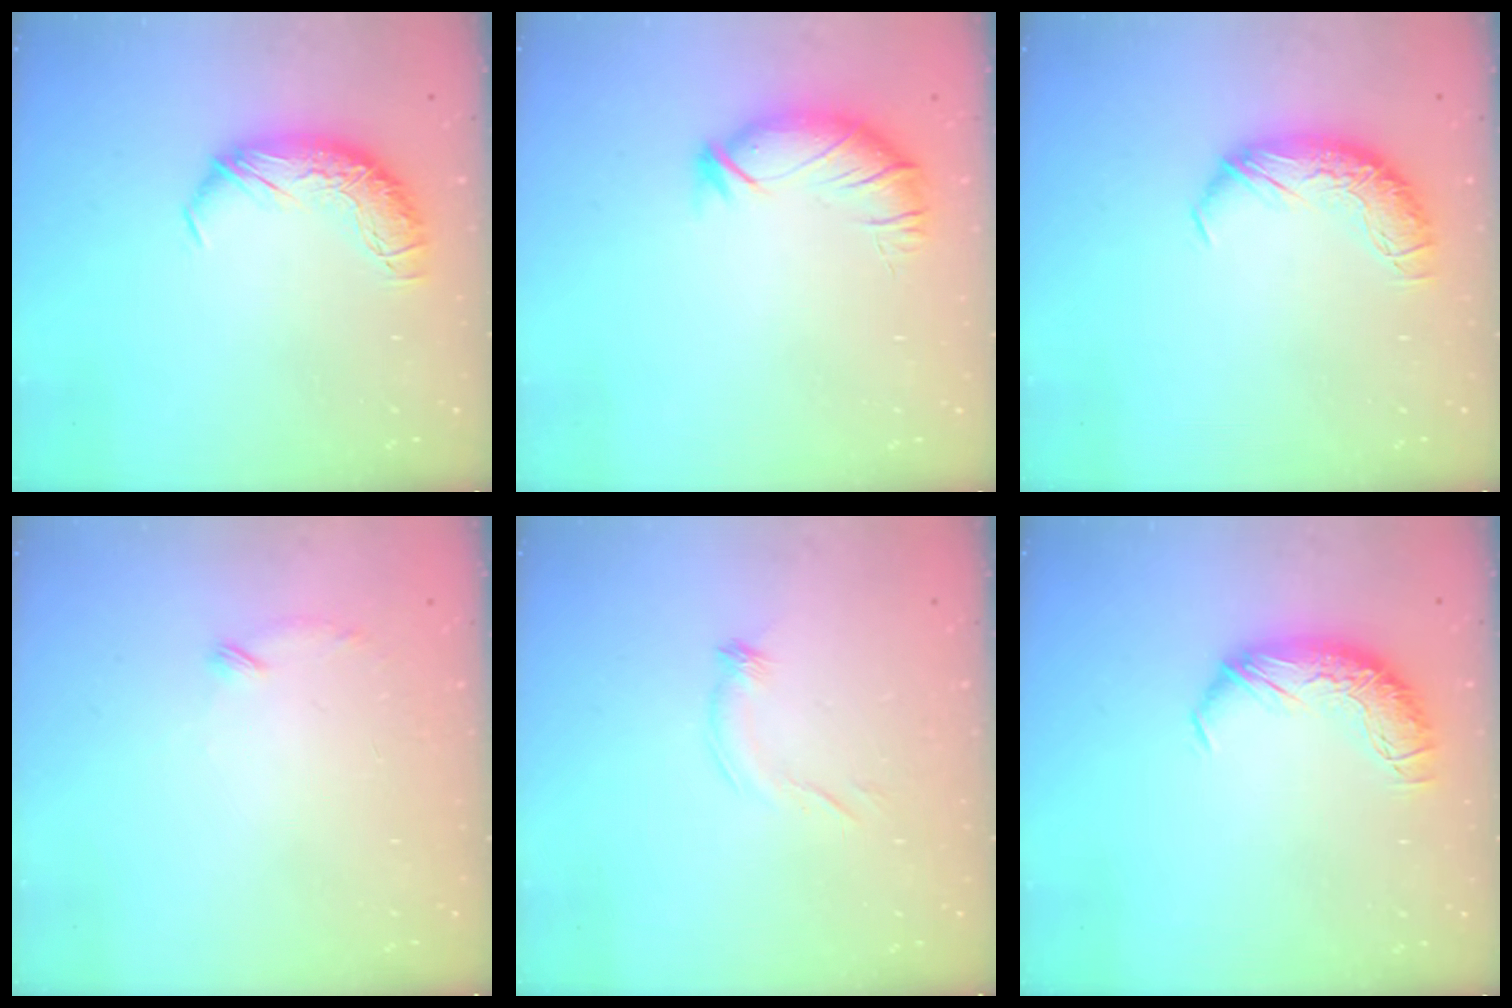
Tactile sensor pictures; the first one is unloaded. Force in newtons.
{"total": 3.2, "press": 2.5, "slide": 2.0}
{"total": 0.0}
{"total": 8.3, "press": 8.3, "slide": 0.5}
{"total": 6.2, "press": 6.1, "slide": 1.1}
{"total": 0.0}